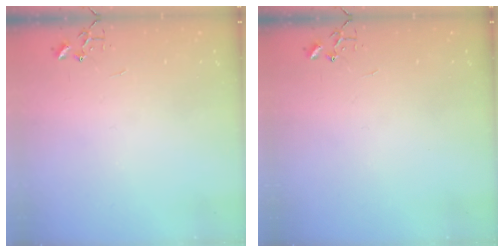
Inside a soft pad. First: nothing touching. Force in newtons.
{"total": 0.0}